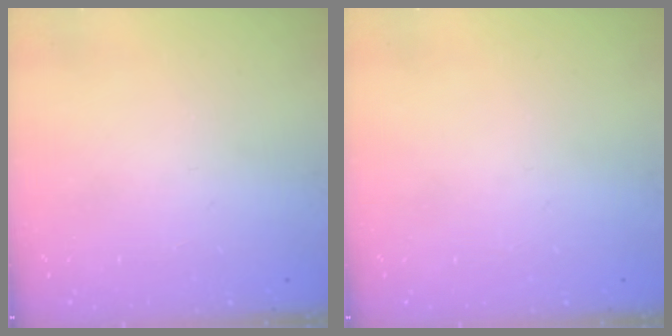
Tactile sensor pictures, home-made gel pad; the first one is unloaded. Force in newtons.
{"total": 0.0}